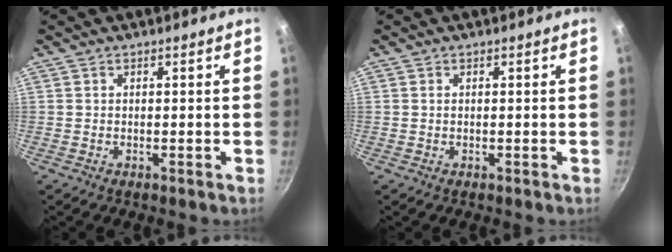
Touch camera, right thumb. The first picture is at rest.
{"total": 0.0}